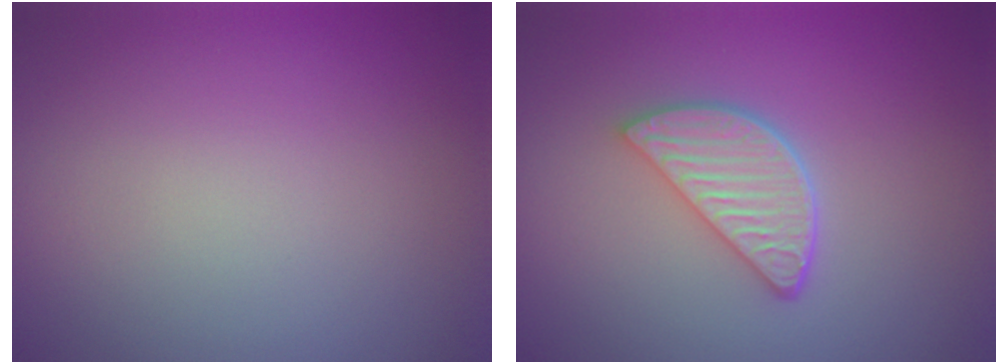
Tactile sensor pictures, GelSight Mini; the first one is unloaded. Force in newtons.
{"total": 4.0, "press": 3.2, "slide": 2.4}